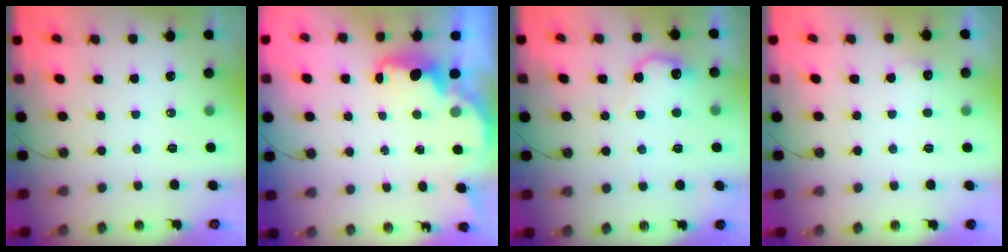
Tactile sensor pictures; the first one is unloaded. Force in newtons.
{"total": 2.4, "press": 2.3, "slide": 0.8}
{"total": 10.2, "press": 10.2, "slide": 0.1}
{"total": 5.4, "press": 5.3, "slide": 1.2}